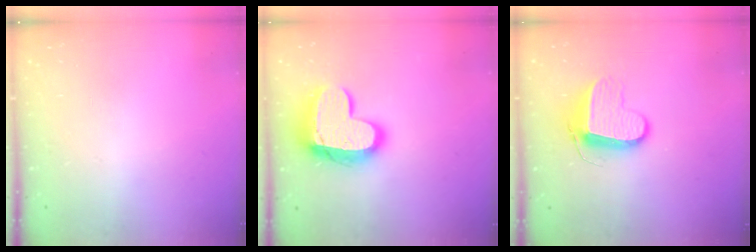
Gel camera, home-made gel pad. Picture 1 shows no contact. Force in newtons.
{"total": 17.3, "press": 17.2, "slide": 1.4}
{"total": 9.4, "press": 9.4, "slide": 0.2}